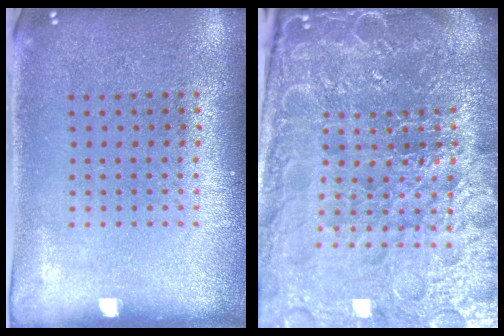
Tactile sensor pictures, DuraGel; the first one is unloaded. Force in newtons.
{"total": 6.9, "press": 6.0, "slide": 3.3}